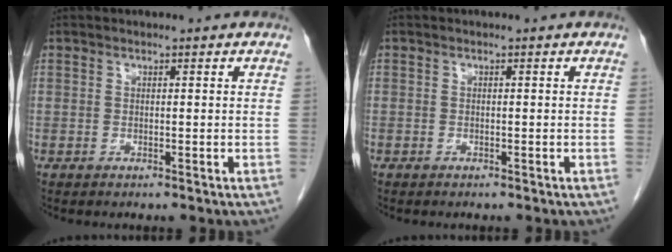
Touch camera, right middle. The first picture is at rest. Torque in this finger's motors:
{"motor_torque": [1.07, -1.07, -0.22, -0.21]}